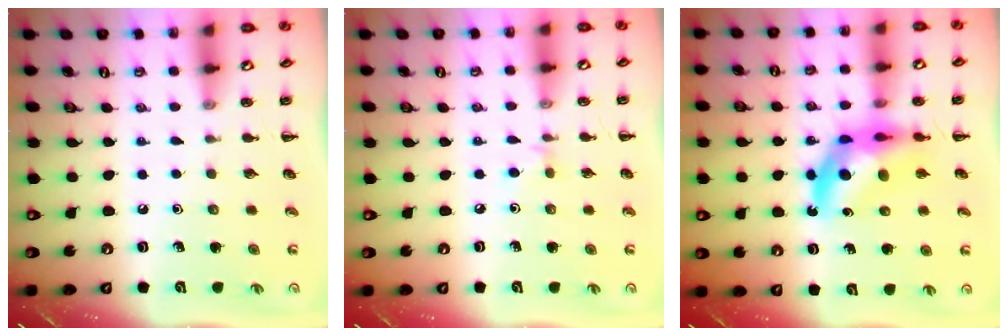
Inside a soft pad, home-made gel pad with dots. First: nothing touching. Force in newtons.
{"total": 2.8, "press": 2.6, "slide": 1.1}
{"total": 11.3, "press": 10.7, "slide": 3.6}